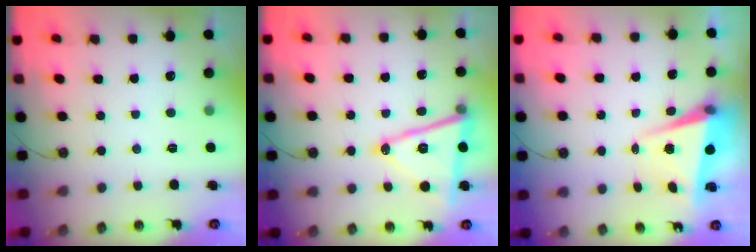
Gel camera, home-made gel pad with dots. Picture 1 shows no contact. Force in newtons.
{"total": 14.6, "press": 14.1, "slide": 3.8}
{"total": 5.0, "press": 4.8, "slide": 1.2}